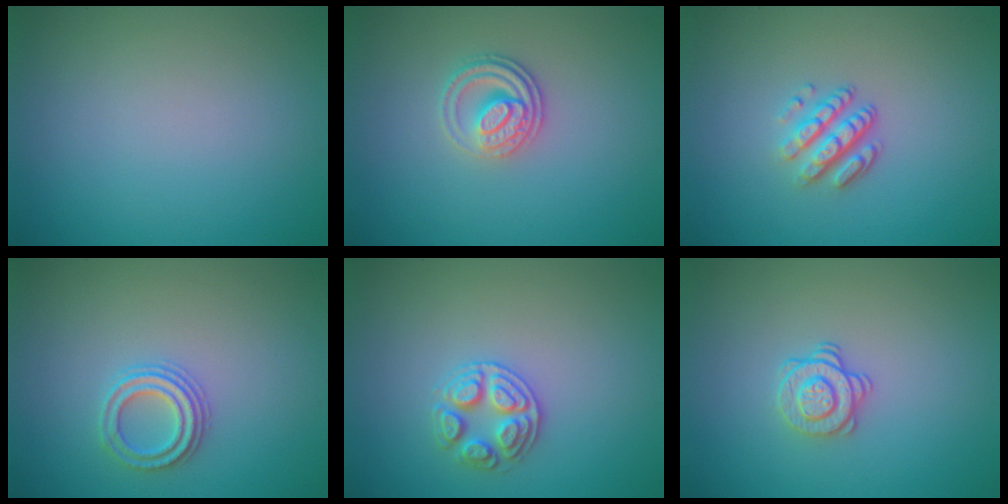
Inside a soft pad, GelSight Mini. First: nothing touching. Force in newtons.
{"total": 2.8, "press": 2.5, "slide": 1.3}
{"total": 3.4, "press": 2.4, "slide": 2.4}
{"total": 2.3, "press": 2.2, "slide": 0.5}
{"total": 2.6, "press": 2.6, "slide": 0.5}
{"total": 2.1, "press": 1.7, "slide": 1.2}